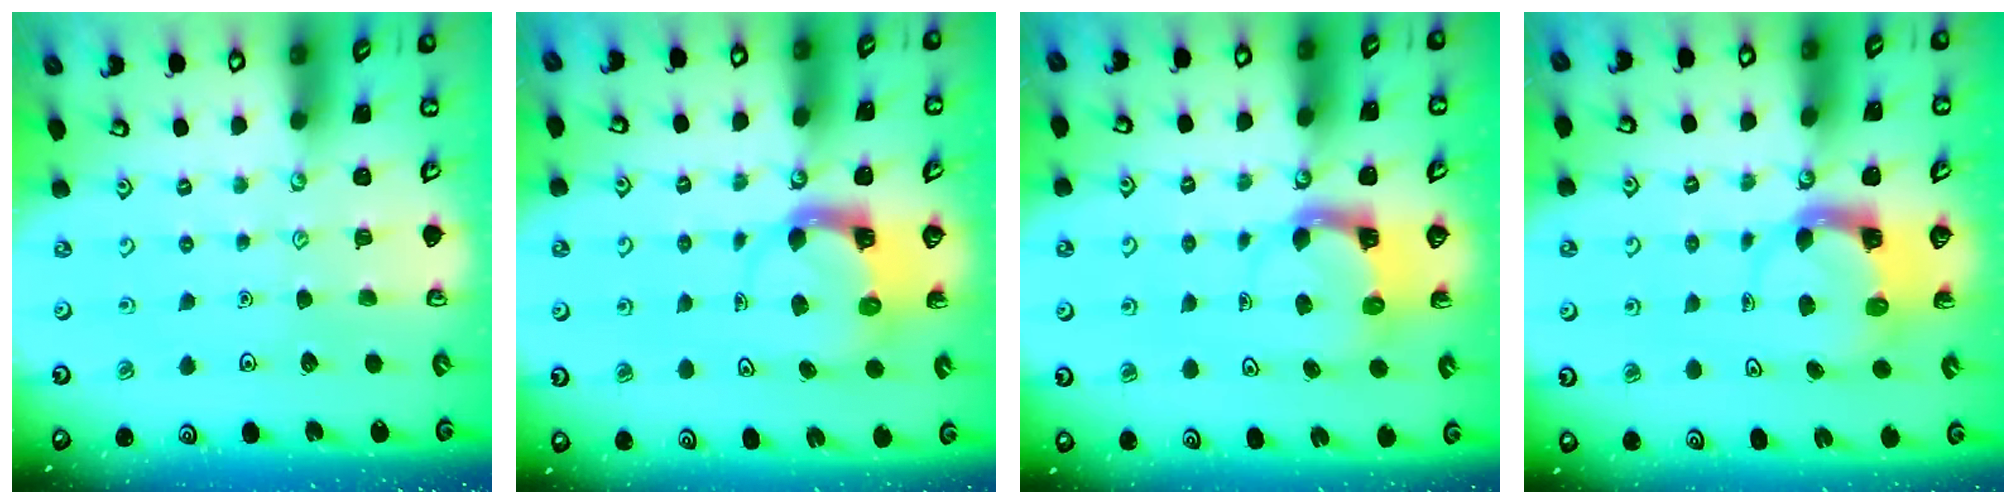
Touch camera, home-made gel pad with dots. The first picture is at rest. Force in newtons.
{"total": 3.8, "press": 3.8, "slide": 0.5}
{"total": 3.9, "press": 3.9, "slide": 0.4}
{"total": 3.6, "press": 3.5, "slide": 0.5}